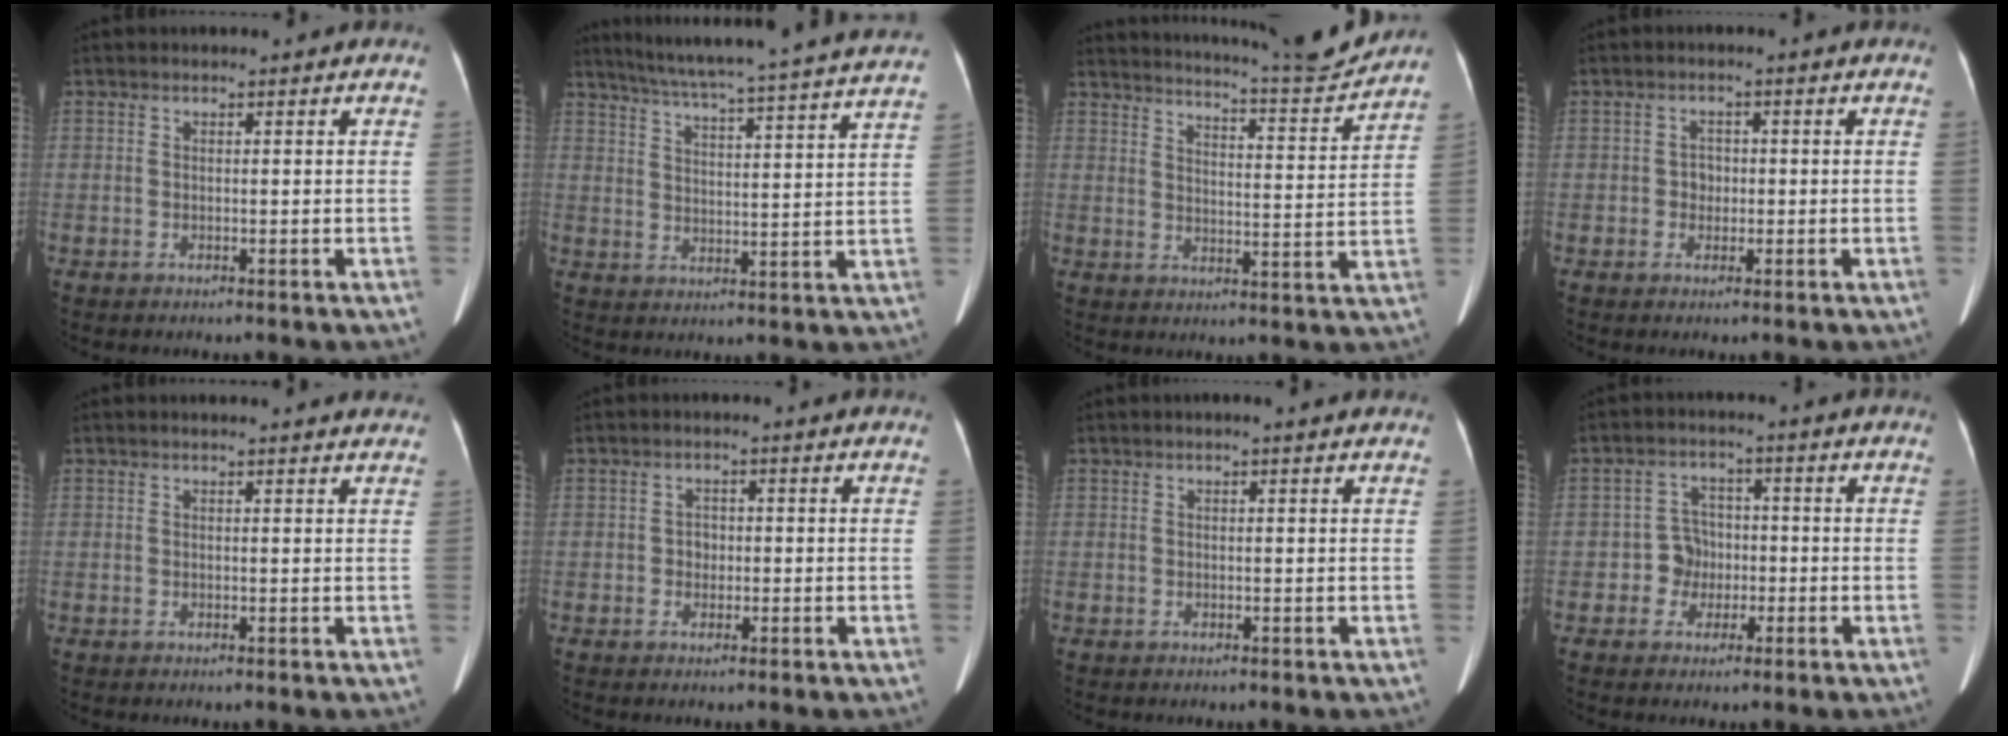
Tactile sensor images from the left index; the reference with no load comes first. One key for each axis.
{"total": 25.2, "fx": 22.6, "fy": -0.9, "fz": 11.1, "tx": -0.182, "ty": -0.031, "tz": 0.288}
{"total": 14.4, "fx": 13.9, "fy": -1.0, "fz": 3.7, "tx": -0.066, "ty": -0.040, "tz": 0.190}
{"total": 1.8, "fx": -0.4, "fy": 1.6, "fz": 0.8, "tx": -0.012, "ty": 0.005, "tz": -0.005}
{"total": 5.8, "fx": 5.6, "fy": 0.4, "fz": 1.5, "tx": -0.012, "ty": 0.003, "tz": 0.041}
{"total": 1.5, "fx": -0.3, "fy": 1.3, "fz": 0.7, "tx": -0.011, "ty": 0.004, "tz": -0.004}
{"total": 1.4, "fx": 1.1, "fy": 0.1, "fz": 0.8, "tx": -0.014, "ty": 0.019, "tz": 0.014}
{"total": 4.1, "fx": -1.1, "fy": 3.8, "fz": 1.1, "tx": -0.021, "ty": 0.012, "tz": -0.019}